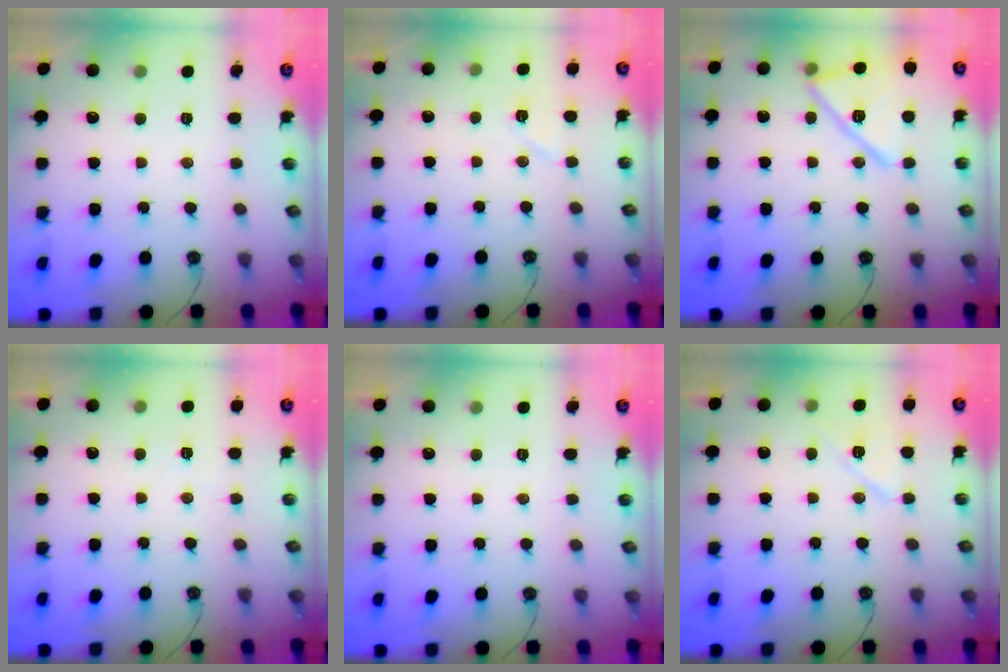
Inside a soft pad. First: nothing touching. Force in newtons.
{"total": 5.4, "press": 5.2, "slide": 1.4}
{"total": 16.4, "press": 15.1, "slide": 6.2}
{"total": 2.5, "press": 1.1, "slide": 2.2}
{"total": 0.0}
{"total": 8.1, "press": 8.1, "slide": 1.1}